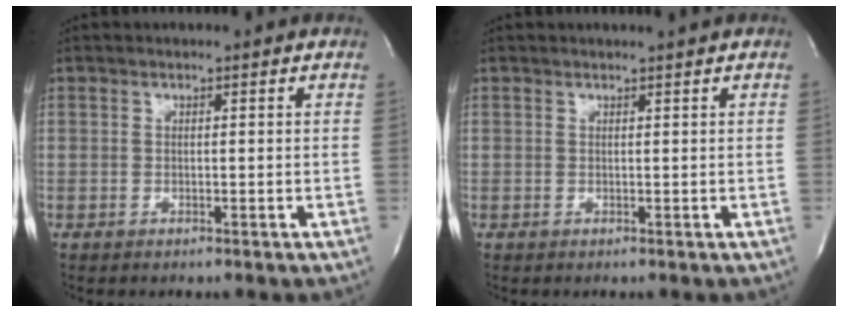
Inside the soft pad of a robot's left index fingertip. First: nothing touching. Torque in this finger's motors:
{"motor_torque": [-0.09, 0.10, -0.05, -0.03]}